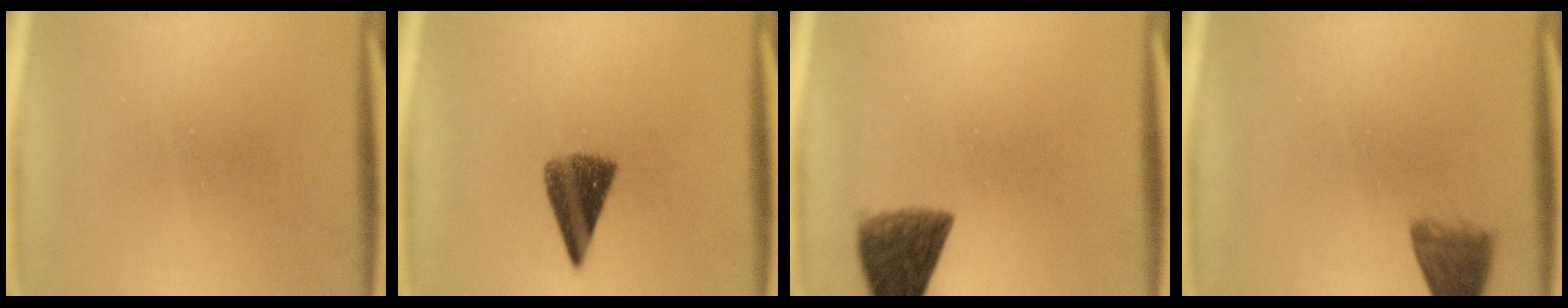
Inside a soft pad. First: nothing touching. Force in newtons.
{"total": 6.9}
{"total": 7.5}
{"total": 4.6}